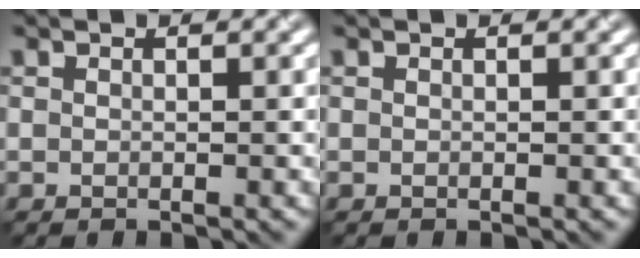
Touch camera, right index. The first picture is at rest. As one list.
[{"total": 0.0}]